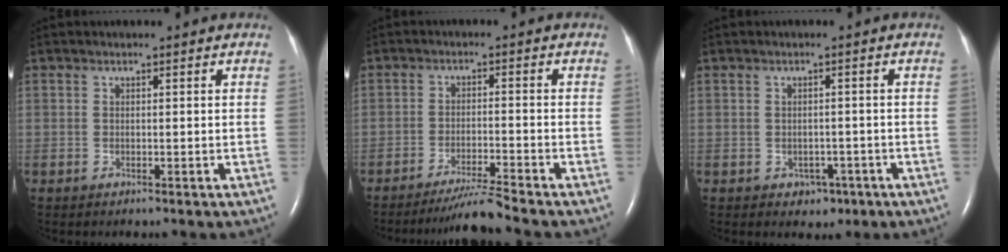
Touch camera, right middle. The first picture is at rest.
{"total": 5.1, "force": [-4.5, -2.0, 1.4], "torque": [-0.031, -0.021, -0.083]}
{"total": 2.6, "force": [-1.3, 2.0, 1.1], "torque": [-0.009, 0.007, -0.008]}